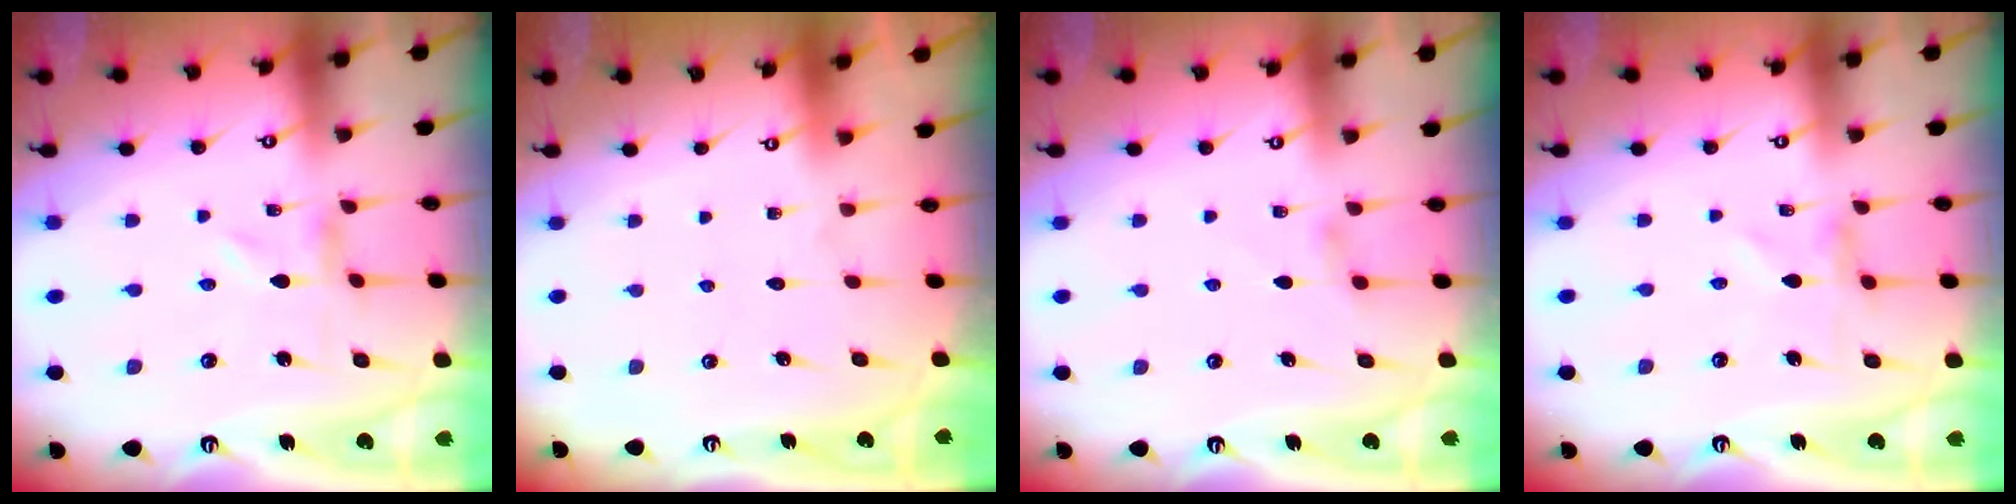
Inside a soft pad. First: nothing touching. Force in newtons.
{"total": 1.6, "press": 1.6, "slide": 0.1}
{"total": 1.3, "press": 1.3, "slide": 0.3}
{"total": 1.0, "press": 1.0, "slide": 0.2}